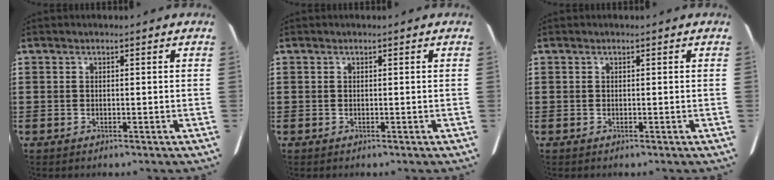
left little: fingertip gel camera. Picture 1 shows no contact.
{"total": 0.0}
{"total": 0.0}